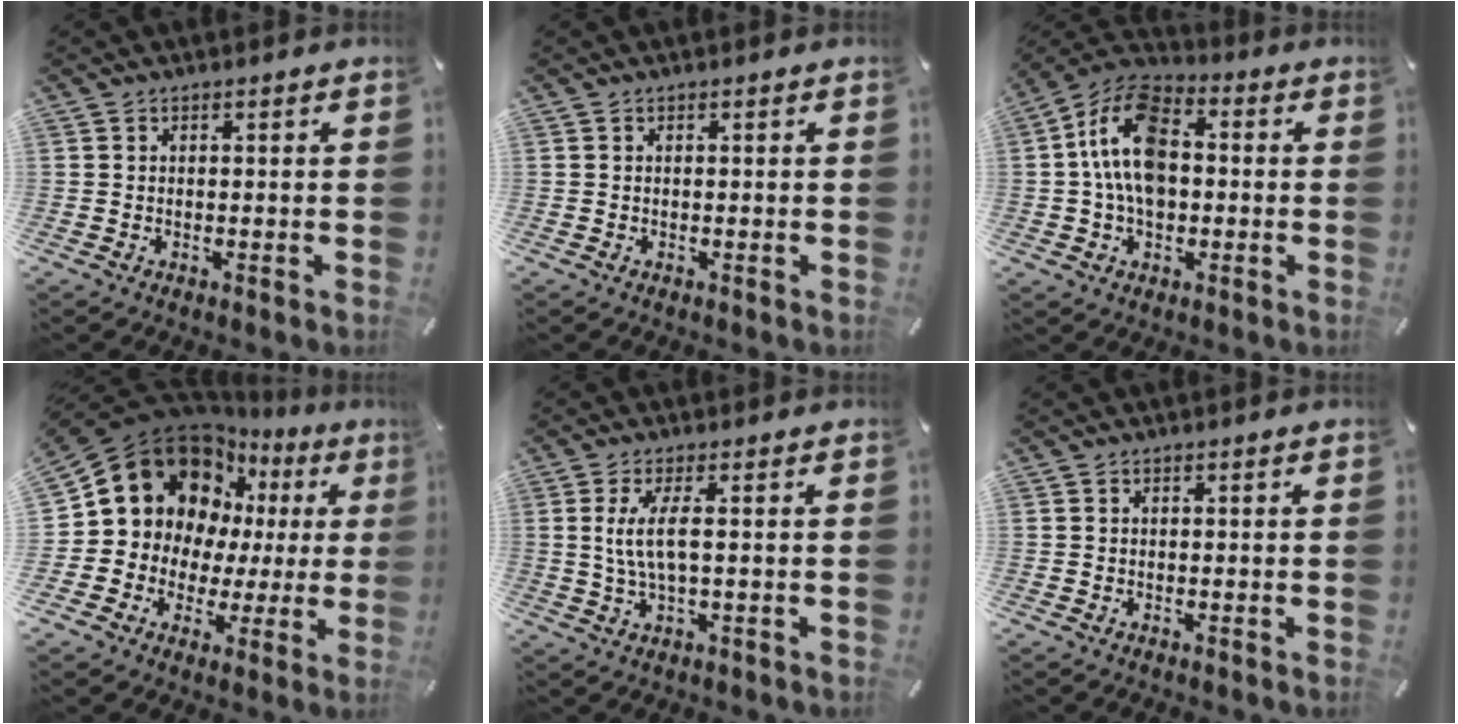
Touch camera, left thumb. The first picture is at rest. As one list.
[{"total": 0.0}, {"total": 14.1, "force": [0.0, 9.7, 10.3], "torque": [-0.232, 0.015, 0.000]}, {"total": 15.9, "force": [6.7, 13.2, 5.8], "torque": [-0.107, -0.050, 0.137]}, {"total": 6.8, "force": [0.8, 1.8, 6.5], "torque": [-0.144, -0.007, 0.006]}, {"total": 0.0}]